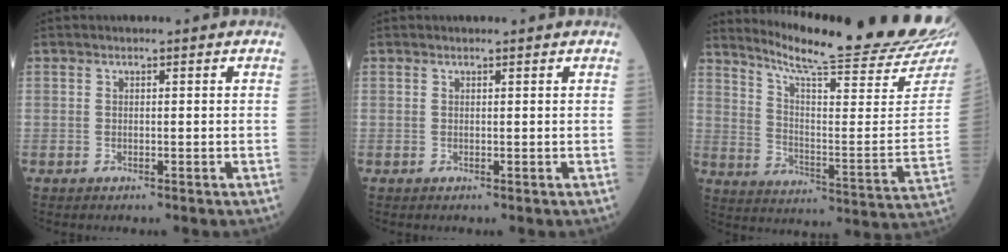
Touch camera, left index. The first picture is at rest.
{"total": 0.9, "force": [0.9, 0.0, 0.2], "torque": [-0.008, 0.003, 0.011]}
{"total": 25.4, "force": [22.9, -0.8, 10.8], "torque": [-0.173, -0.108, 0.305]}